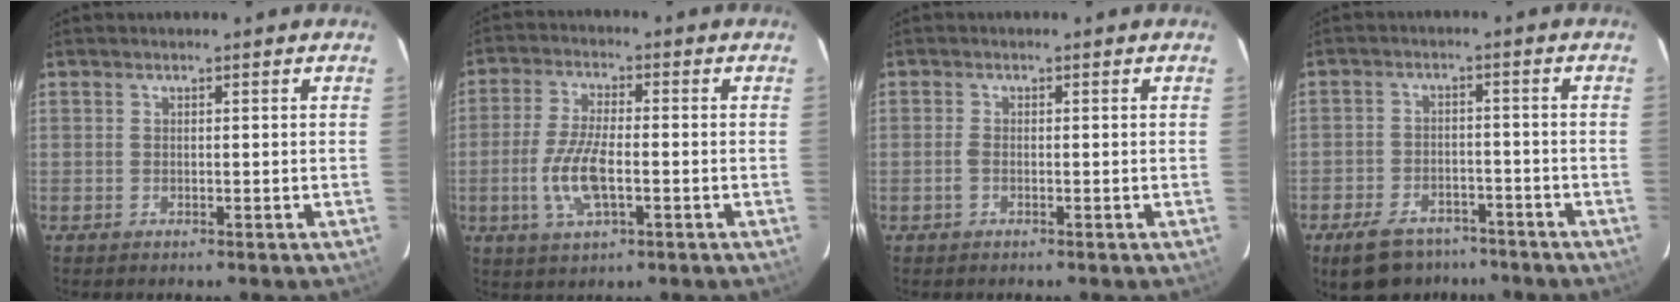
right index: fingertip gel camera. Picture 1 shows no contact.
{"total": 9.3, "force": [-2.4, 3.3, 8.3], "torque": [-0.175, -0.004, -0.046]}
{"total": 1.3, "force": [-0.5, 0.6, 1.1], "torque": [-0.025, 0.000, -0.011]}
{"total": 11.5, "force": [-8.5, 6.2, 4.8], "torque": [-0.124, 0.006, -0.123]}